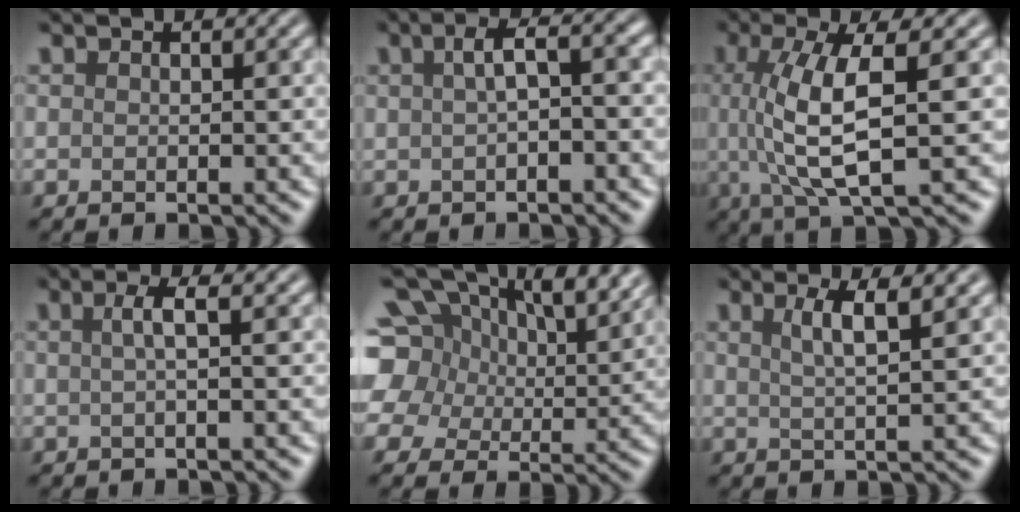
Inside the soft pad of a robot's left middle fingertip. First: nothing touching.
{"total": 3.1, "force": [0.5, 1.0, 2.9], "torque": [-0.051, 0.013, 0.005]}
{"total": 7.2, "force": [0.7, 2.1, 6.9], "torque": [-0.131, 0.003, 0.016]}
{"total": 2.0, "force": [0.5, 0.5, 1.9], "torque": [-0.035, 0.005, 0.004]}
{"total": 17.9, "force": [9.0, 11.7, 10.1], "torque": [-0.213, 0.043, 0.139]}
{"total": 3.4, "force": [1.7, 0.8, 2.8], "torque": [-0.035, 0.001, 0.027]}